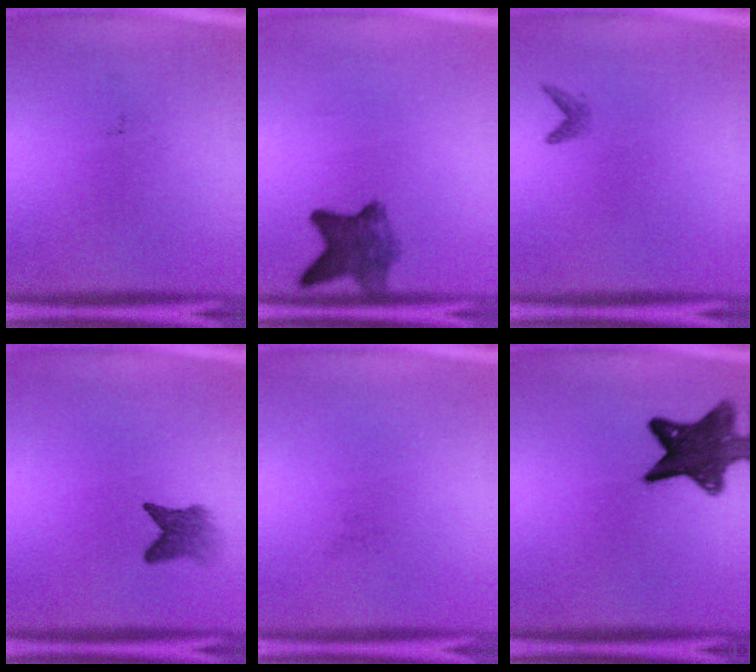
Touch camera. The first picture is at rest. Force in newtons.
{"total": 6.2}
{"total": 0.9}
{"total": 3.1}
{"total": 0.0}
{"total": 11.5}